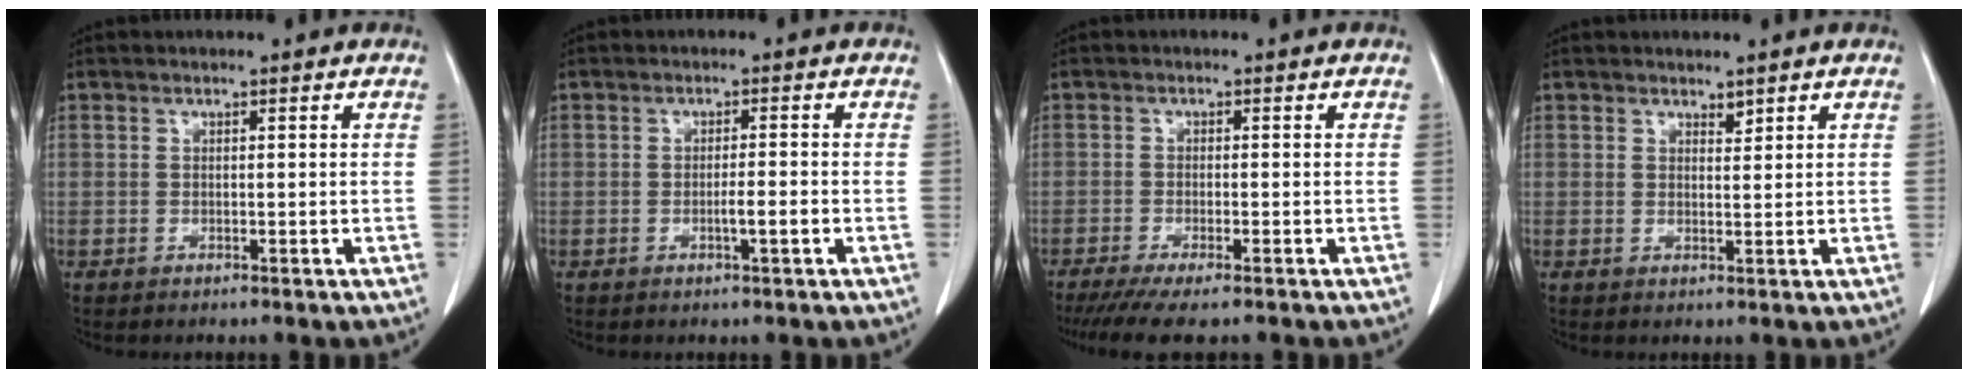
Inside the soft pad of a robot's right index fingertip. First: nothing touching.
{"total": 2.8, "force": [-0.9, 0.4, 2.6], "torque": [-0.047, 0.000, -0.014]}
{"total": 7.6, "force": [-5.6, 1.3, 4.9], "torque": [-0.076, -0.016, -0.088]}
{"total": 1.5, "force": [1.1, 0.7, 0.6], "torque": [-0.011, -0.001, 0.021]}